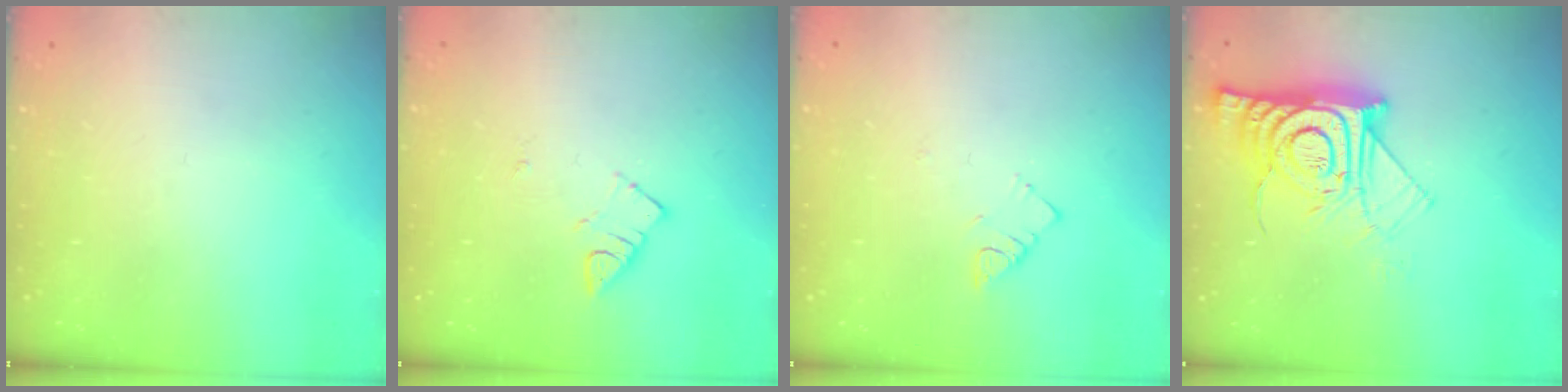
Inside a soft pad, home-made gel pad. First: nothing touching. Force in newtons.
{"total": 2.8, "press": 2.7, "slide": 0.3}
{"total": 3.4, "press": 3.3, "slide": 0.6}
{"total": 15.1, "press": 15.0, "slide": 1.2}